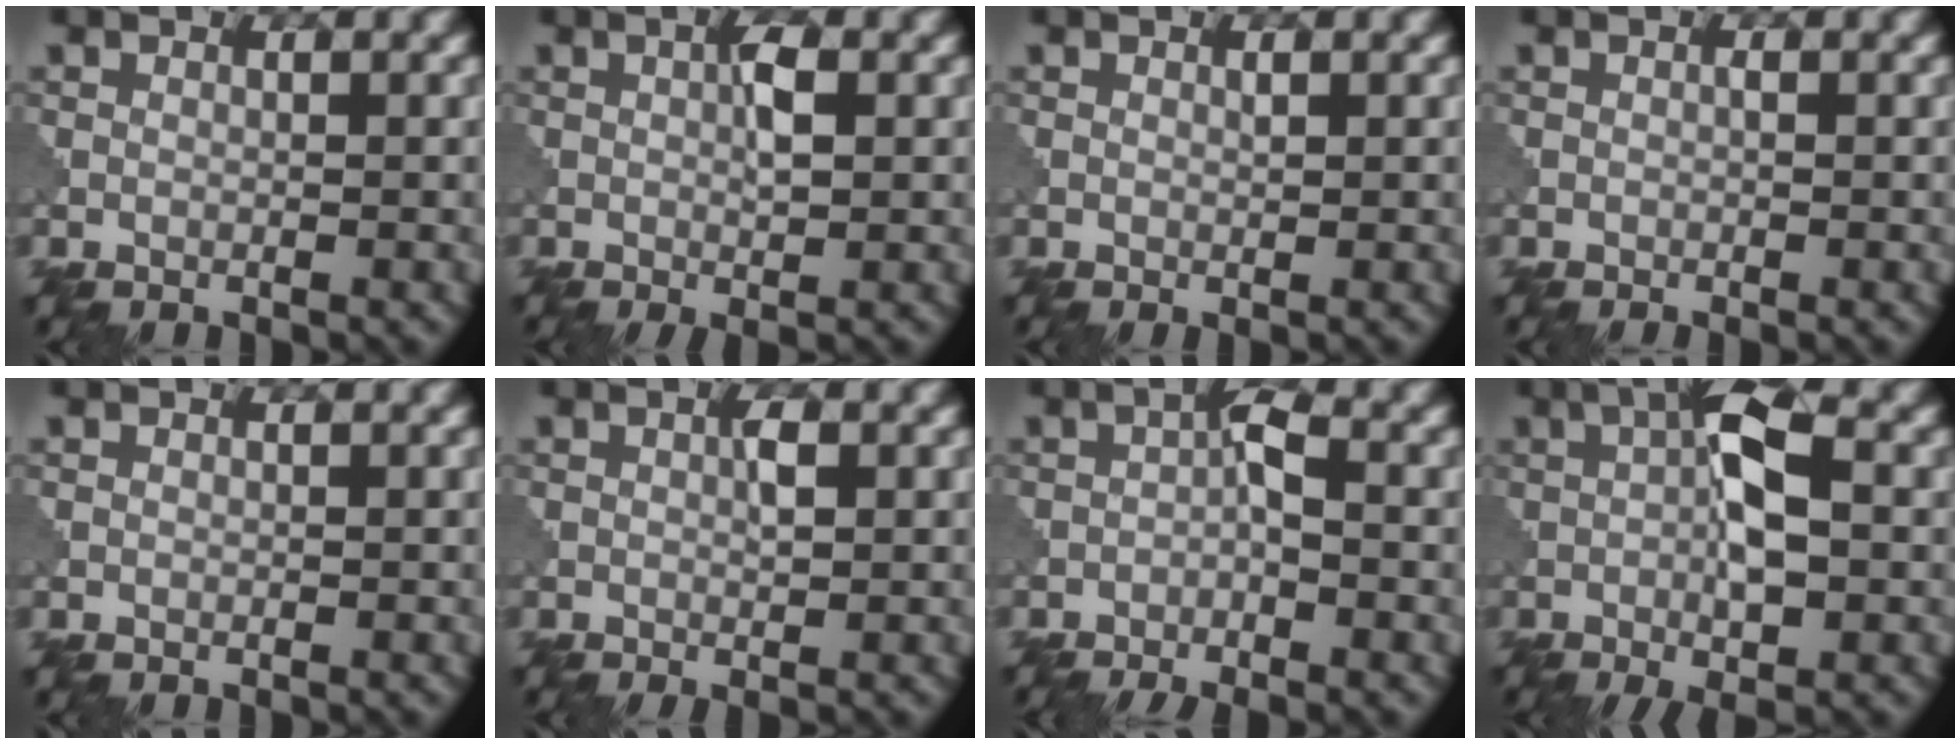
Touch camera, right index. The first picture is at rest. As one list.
[{"total": 2.7, "force": [0.1, 0.5, 2.6], "torque": [-0.048, 0.001, 0.001]}, {"total": 0.5, "force": [0.1, 0.1, 0.5], "torque": [-0.009, 0.001, 0.001]}, {"total": 0.7, "force": [-0.2, 0.0, 0.7], "torque": [-0.012, 0.000, -0.006]}, {"total": 0.0}, {"total": 1.8, "force": [0.1, 0.3, 1.8], "torque": [-0.029, 0.002, 0.001]}, {"total": 4.1, "force": [-1.8, 1.1, 3.6], "torque": [-0.061, 0.005, -0.040]}, {"total": 7.2, "force": [-0.2, 2.1, 6.8], "torque": [-0.113, 0.007, -0.009]}]